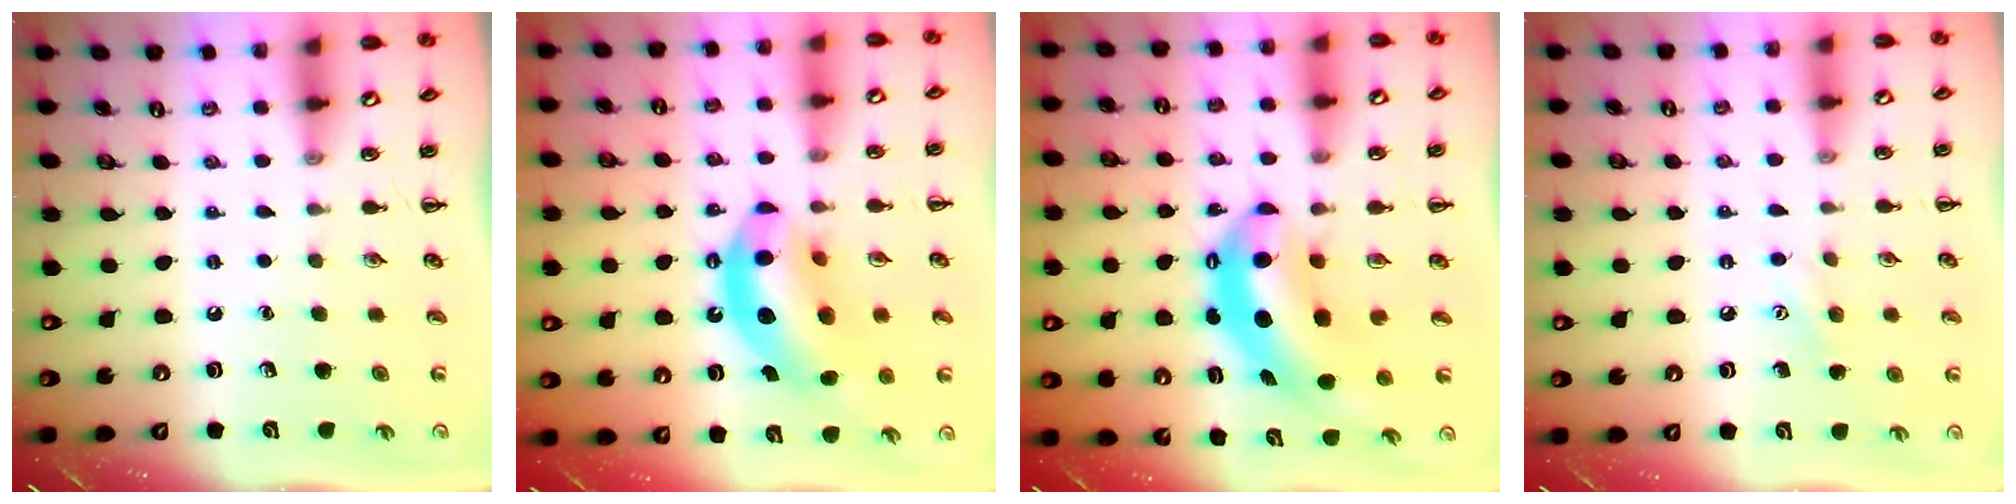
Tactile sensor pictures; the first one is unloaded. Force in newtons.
{"total": 15.4, "press": 14.9, "slide": 4.1}
{"total": 7.5, "press": 7.3, "slide": 1.8}
{"total": 6.5, "press": 6.3, "slide": 1.5}